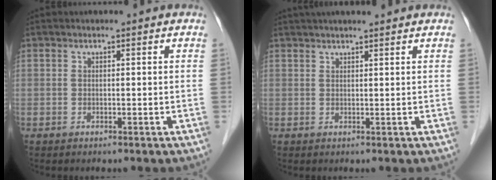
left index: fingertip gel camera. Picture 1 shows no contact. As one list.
[{"total": 6.5, "force": [5.6, 0.7, 3.2], "torque": [-0.047, 0.032, 0.084]}]